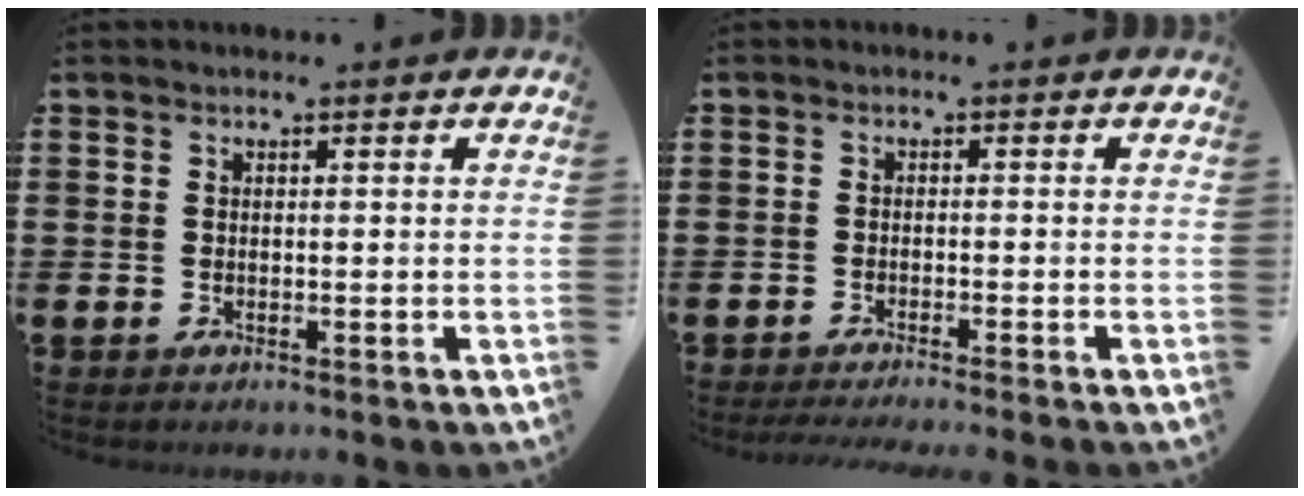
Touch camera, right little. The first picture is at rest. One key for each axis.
{"total": 1.3, "fx": -1.2, "fy": -0.2, "fz": 0.6, "tx": -0.008, "ty": 0.001, "tz": -0.023}